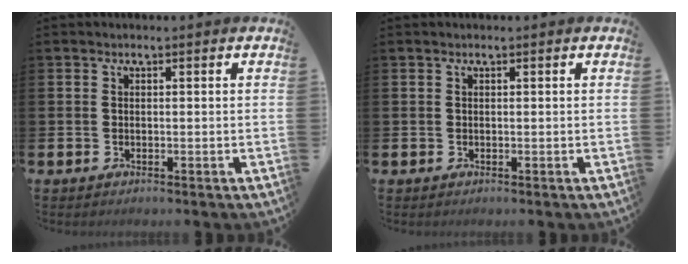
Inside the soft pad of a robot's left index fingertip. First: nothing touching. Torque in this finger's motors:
{"motor_torque": [-0.02, 0.12, -0.22, 0.01]}